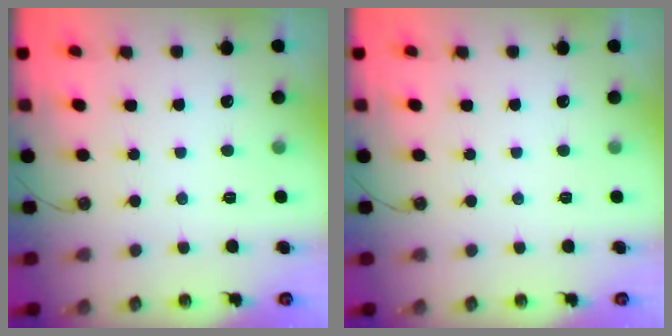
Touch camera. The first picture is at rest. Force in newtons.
{"total": 0.0}